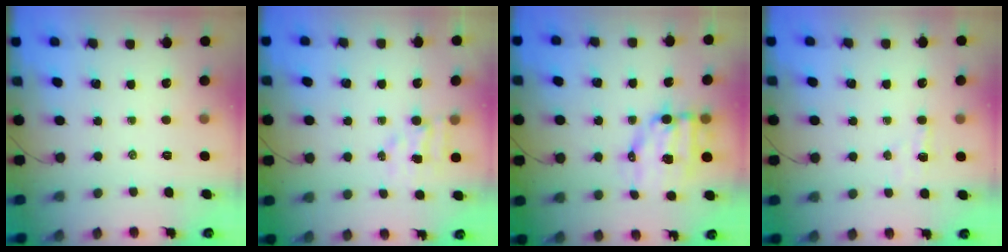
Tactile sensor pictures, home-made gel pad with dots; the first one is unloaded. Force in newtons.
{"total": 4.0, "press": 3.9, "slide": 0.8}
{"total": 9.8, "press": 9.7, "slide": 1.8}
{"total": 3.1, "press": 3.1, "slide": 0.5}